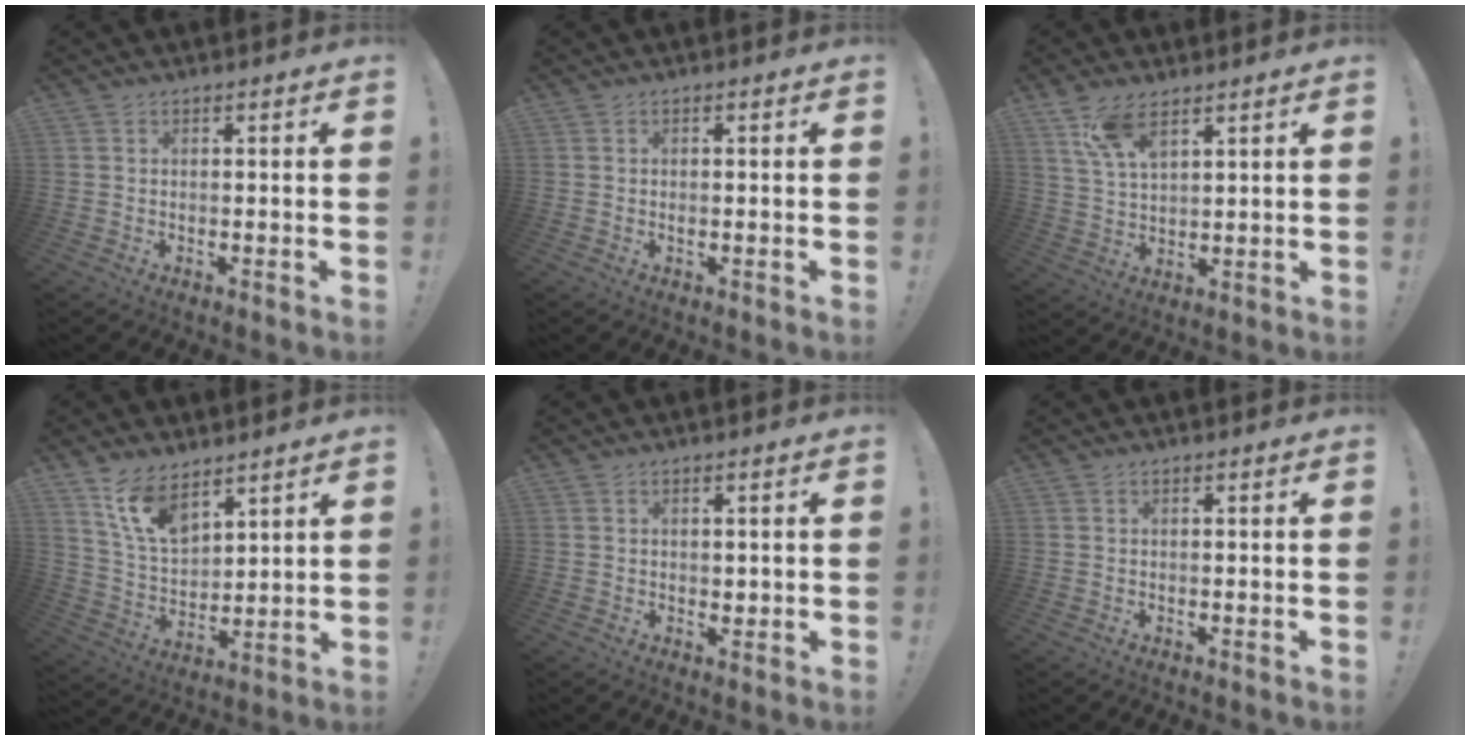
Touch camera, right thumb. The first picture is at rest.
{"total": 0.7, "force": [-0.2, 0.4, 0.5], "torque": [-0.012, 0.002, -0.004]}
{"total": 9.1, "force": [6.1, 3.6, 5.7], "torque": [-0.098, -0.025, 0.114]}
{"total": 12.2, "force": [8.7, 6.0, 6.0], "torque": [-0.121, -0.046, 0.170]}
{"total": 1.4, "force": [0.4, 1.2, 0.7], "torque": [0.003, -0.001, 0.003]}
{"total": 0.0}